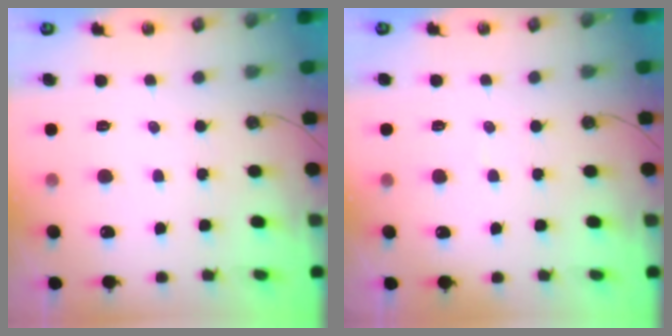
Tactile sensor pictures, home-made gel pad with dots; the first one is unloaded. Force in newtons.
{"total": 2.8, "press": 2.8, "slide": 0.3}